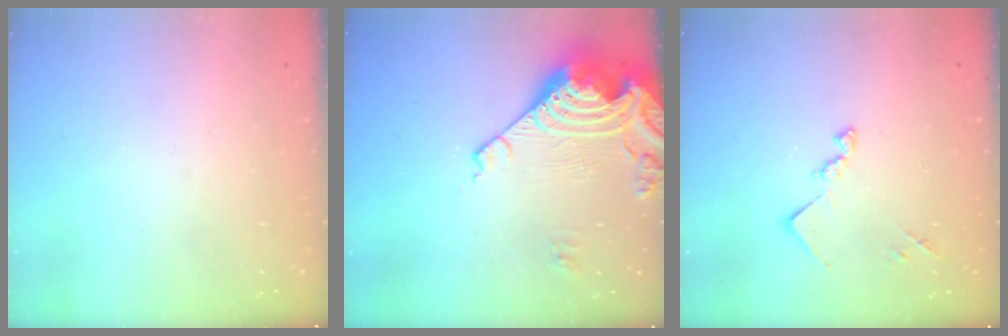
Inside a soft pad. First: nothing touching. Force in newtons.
{"total": 17.4, "press": 17.3, "slide": 2.0}
{"total": 11.0, "press": 11.0, "slide": 0.5}